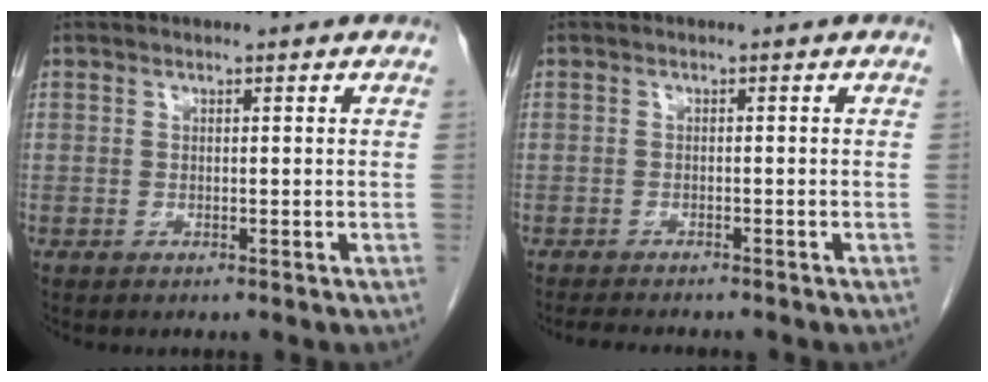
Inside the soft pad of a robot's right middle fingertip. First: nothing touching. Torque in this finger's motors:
{"motor_torque": [0.05, -0.03, 0.00, 0.00]}